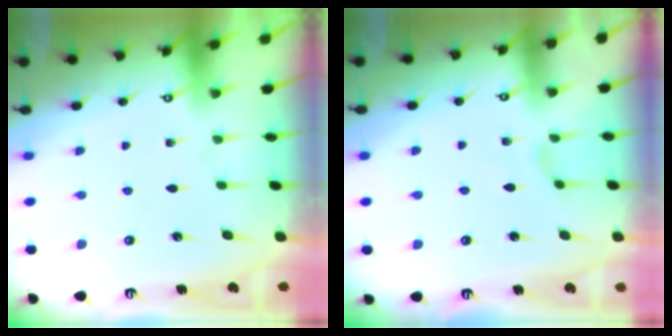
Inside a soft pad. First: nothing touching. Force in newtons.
{"total": 0.0}